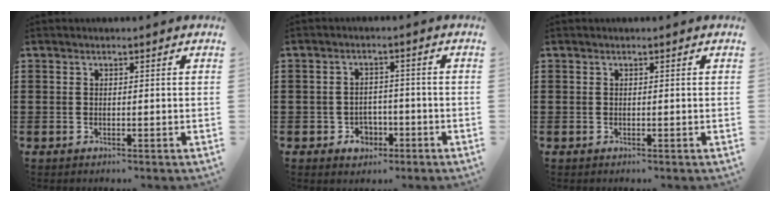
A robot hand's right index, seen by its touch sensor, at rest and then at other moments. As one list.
[{"total": 2.9, "force": [-1.8, 2.0, 1.0], "torque": [-0.023, 0.002, -0.038]}, {"total": 0.0}]